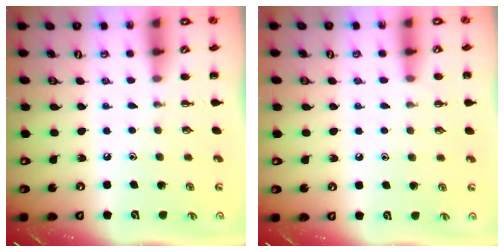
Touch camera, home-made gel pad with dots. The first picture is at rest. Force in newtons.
{"total": 5.6, "press": 5.3, "slide": 2.0}